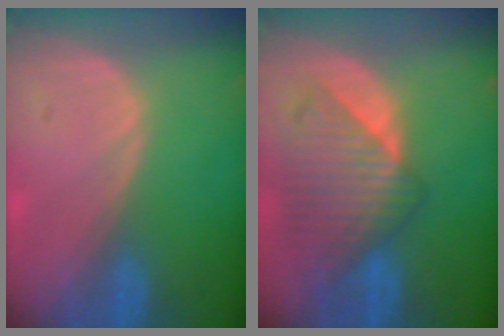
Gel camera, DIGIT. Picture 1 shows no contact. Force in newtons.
{"total": 8.9, "press": 8.1, "slide": 3.8}